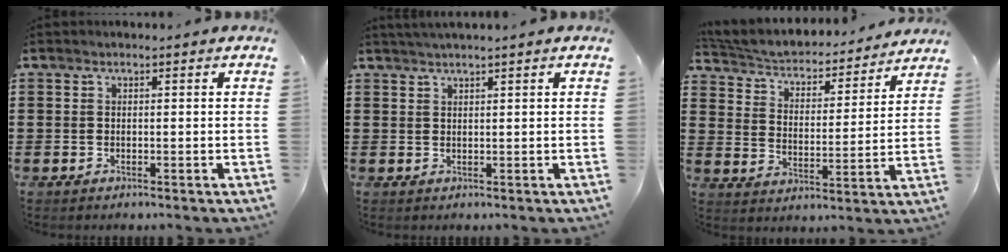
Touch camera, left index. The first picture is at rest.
{"total": 1.4, "force": [1.2, -0.3, 0.6], "torque": [-0.011, 0.000, 0.022]}
{"total": 3.3, "force": [3.1, 0.9, 0.9], "torque": [-0.038, -0.027, 0.043]}